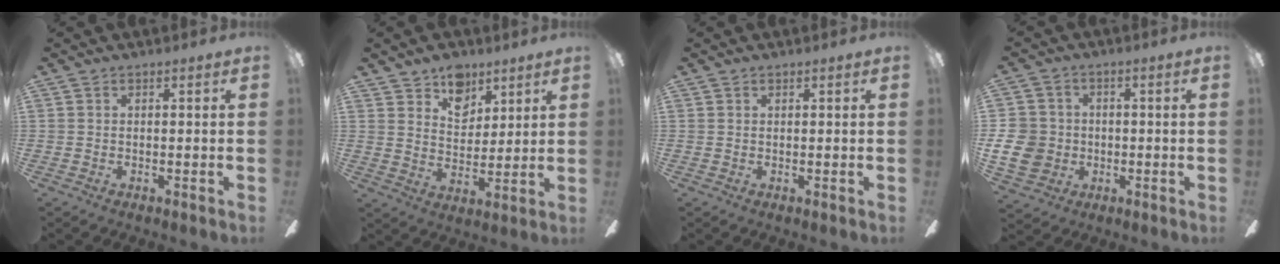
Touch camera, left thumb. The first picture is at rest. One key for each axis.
{"total": 9.6, "fx": 6.9, "fy": 6.1, "fz": 2.7, "tx": -0.036, "ty": -0.043, "tz": 0.129}
{"total": 0.6, "fx": 0.5, "fy": 0.2, "fz": 0.0, "tx": -0.001, "ty": -0.001, "tz": 0.011}
{"total": 10.6, "fx": -1.3, "fy": 9.6, "fz": 4.4, "tx": -0.116, "ty": 0.017, "tz": -0.022}